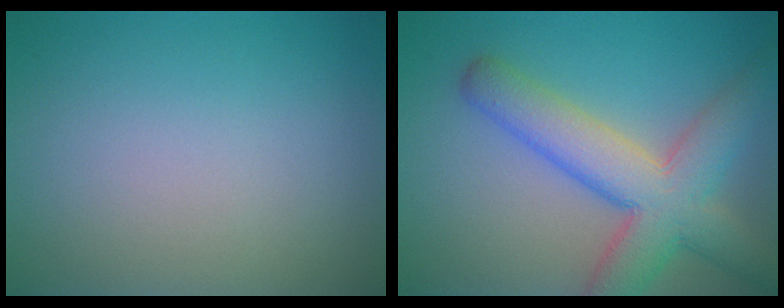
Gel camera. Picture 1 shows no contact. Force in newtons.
{"total": 7.8, "press": 7.8, "slide": 0.3}